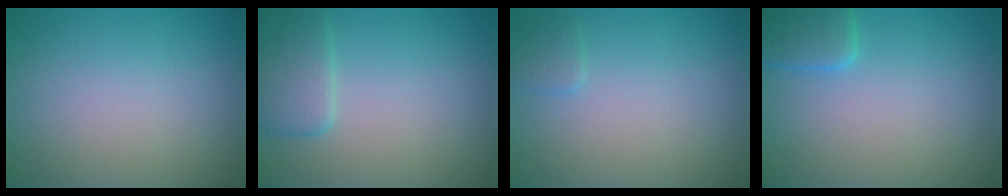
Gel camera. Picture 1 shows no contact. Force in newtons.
{"total": 2.9, "press": 2.9, "slide": 0.1}
{"total": 0.9, "press": 0.9, "slide": 0.1}
{"total": 2.5, "press": 2.5, "slide": 0.2}